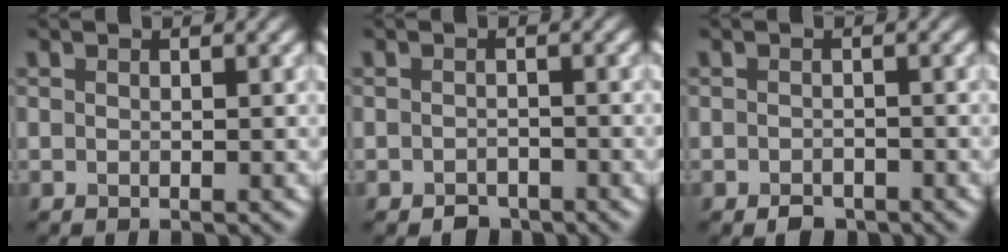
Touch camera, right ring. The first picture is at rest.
{"total": 1.6, "force": [-1.3, 0.9, 0.4], "torque": [-0.004, 0.000, -0.025]}
{"total": 1.8, "force": [-1.3, 1.0, 0.7], "torque": [-0.010, -0.001, -0.024]}